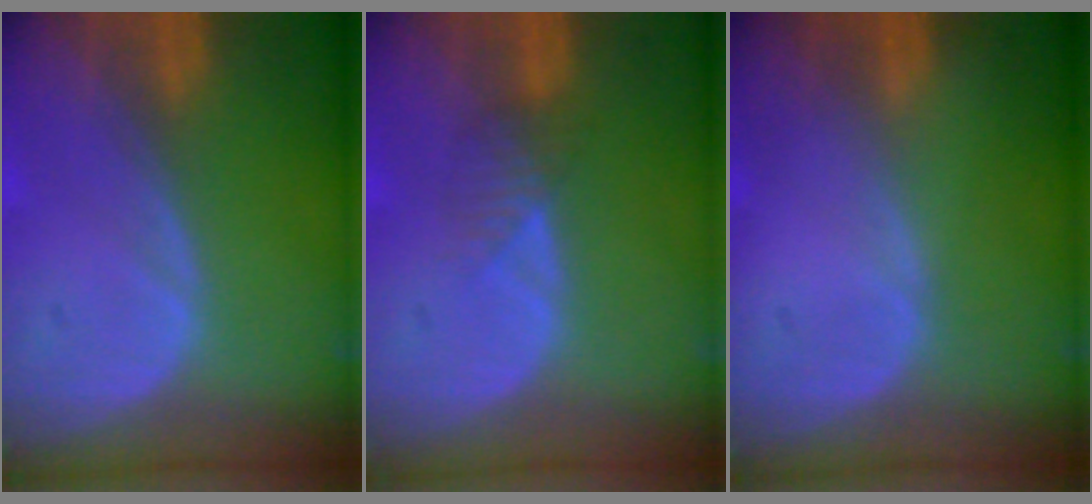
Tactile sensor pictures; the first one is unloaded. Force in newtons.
{"total": 2.3, "press": 2.1, "slide": 1.0}
{"total": 0.0}